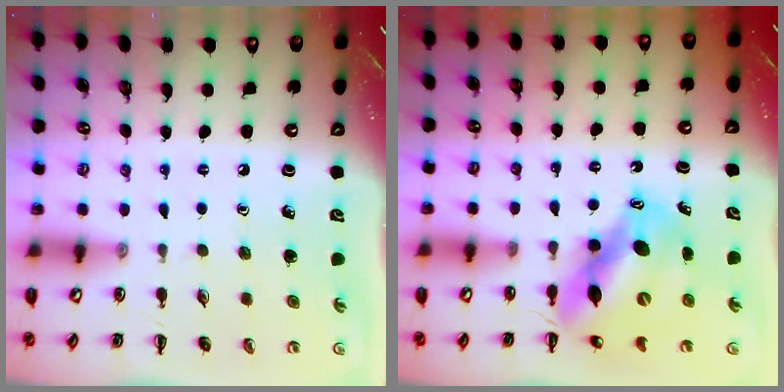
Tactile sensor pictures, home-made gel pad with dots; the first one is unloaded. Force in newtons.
{"total": 12.6, "press": 12.1, "slide": 3.4}